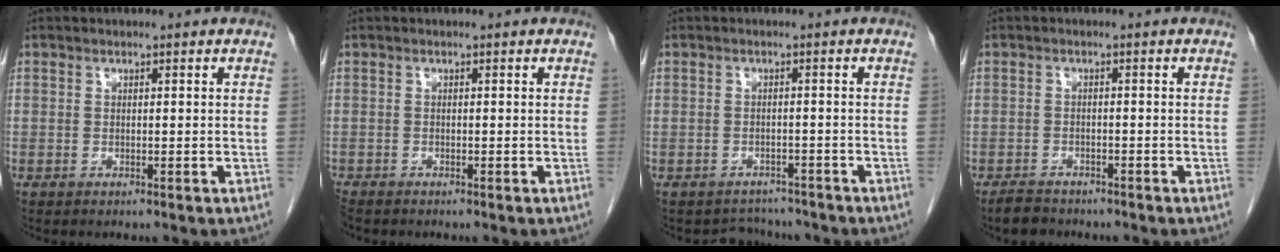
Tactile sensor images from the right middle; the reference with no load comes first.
{"total": 1.6, "force": [-1.5, 0.5, 0.4], "torque": [-0.012, -0.005, -0.026]}
{"total": 3.7, "force": [-3.3, 1.5, -0.6], "torque": [0.004, 0.007, -0.047]}
{"total": 3.3, "force": [-2.9, 1.3, 0.8], "torque": [-0.024, -0.005, -0.048]}